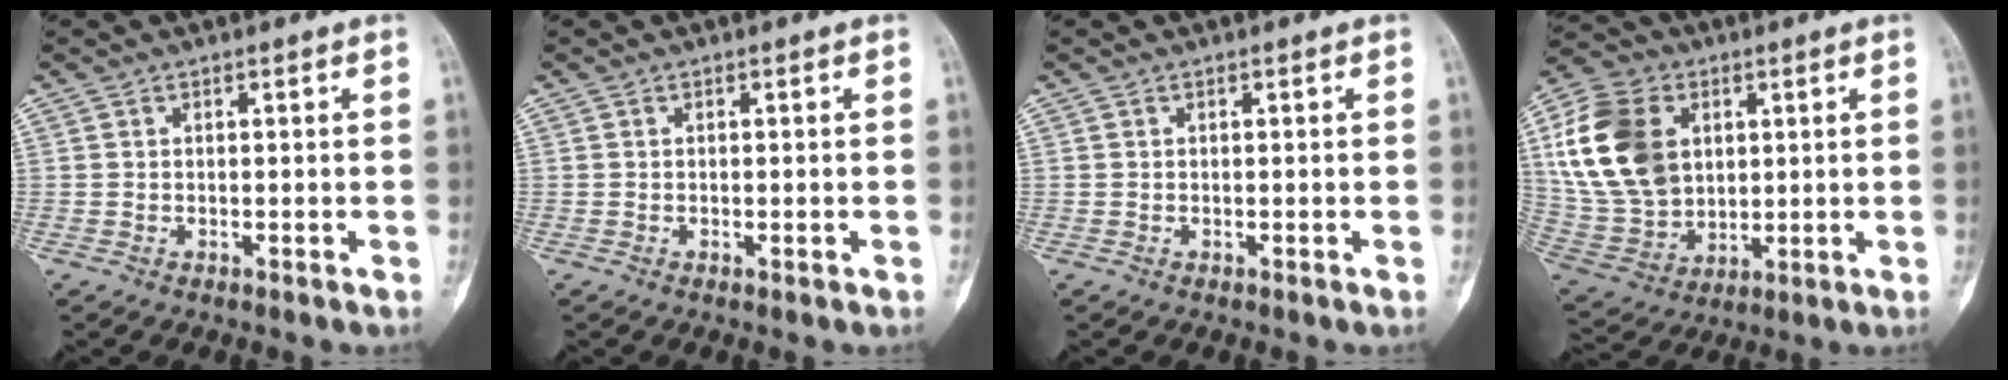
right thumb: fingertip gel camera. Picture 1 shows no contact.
{"total": 0.6, "force": [-0.2, 0.2, 0.5], "torque": [-0.009, -0.002, -0.001]}
{"total": 0.0}
{"total": 18.9, "force": [4.5, 13.8, 12.1], "torque": [-0.223, -0.003, 0.093]}